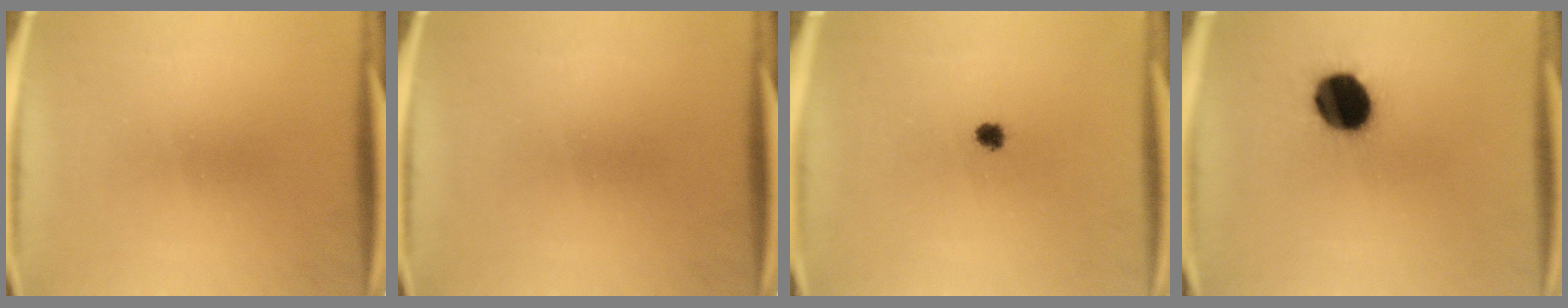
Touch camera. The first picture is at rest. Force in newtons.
{"total": 0.0}
{"total": 2.1}
{"total": 13.4}